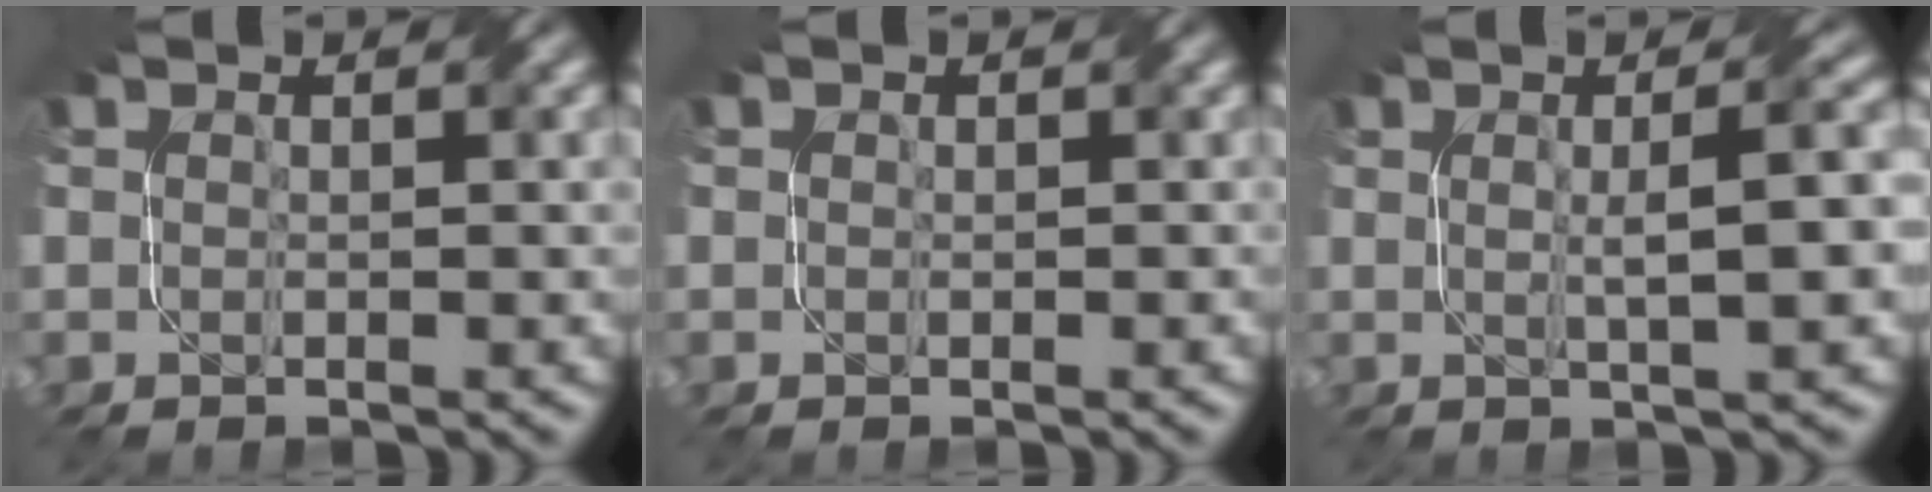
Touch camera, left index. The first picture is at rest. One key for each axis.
{"total": 0.6, "fx": 0.3, "fy": 0.6, "fz": 0.0, "tx": 0.003, "ty": -0.002, "tz": 0.000}
{"total": 4.8, "fx": 0.4, "fy": 1.1, "fz": 4.7, "tx": -0.062, "ty": 0.012, "tz": 0.007}